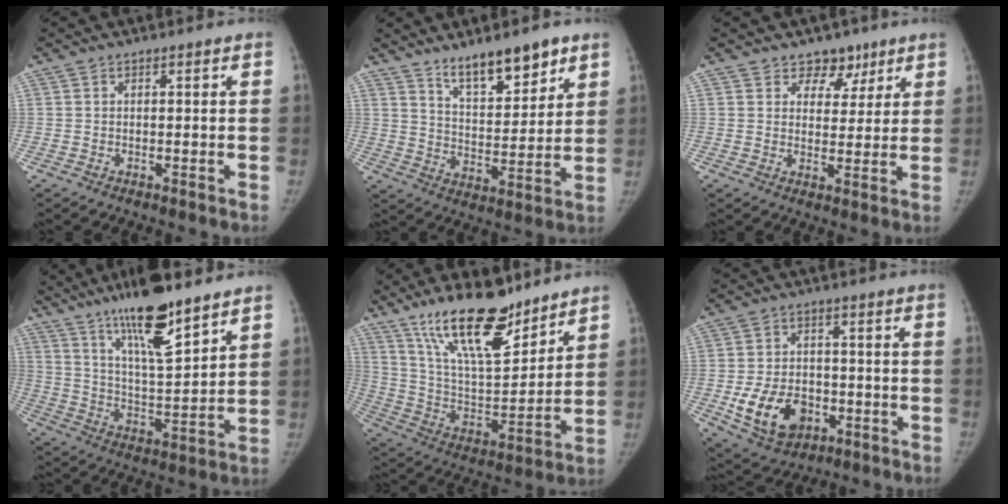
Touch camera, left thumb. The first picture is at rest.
{"total": 11.9, "force": [8.6, 4.1, 7.2], "torque": [-0.087, -0.059, 0.150]}
{"total": 5.7, "force": [3.8, 4.0, 1.1], "torque": [0.023, -0.019, 0.056]}
{"total": 16.2, "force": [11.1, 3.3, 11.3], "torque": [-0.179, -0.063, 0.199]}
{"total": 20.4, "force": [14.6, 6.9, 12.4], "torque": [-0.175, -0.081, 0.263]}
{"total": 12.2, "force": [-3.8, 8.8, 7.6], "torque": [-0.112, 0.012, -0.051]}